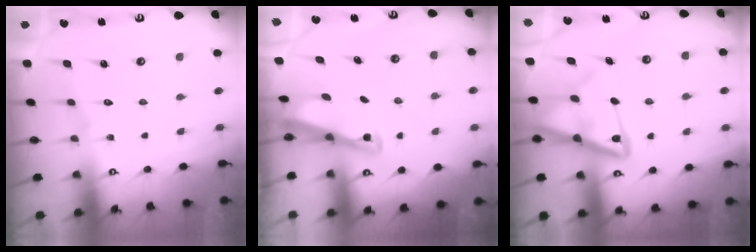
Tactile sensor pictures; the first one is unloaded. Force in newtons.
{"total": 2.9, "press": 2.8, "slide": 0.3}
{"total": 14.4, "press": 14.3, "slide": 1.5}